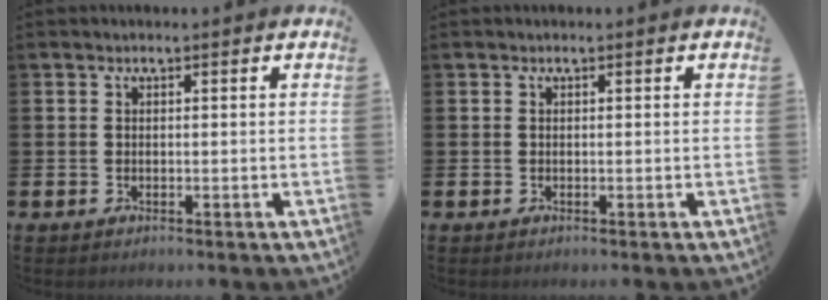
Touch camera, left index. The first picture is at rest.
{"total": 0.0}